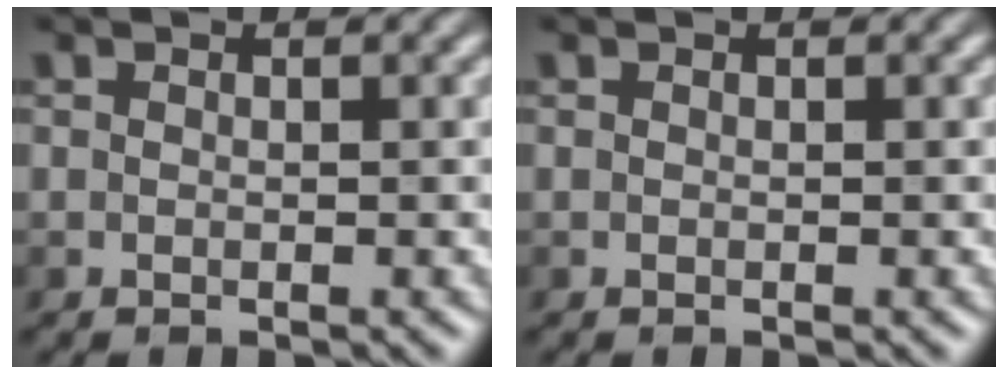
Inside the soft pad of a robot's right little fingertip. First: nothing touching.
{"total": 0.0}